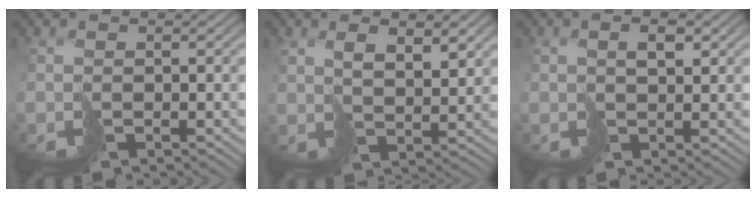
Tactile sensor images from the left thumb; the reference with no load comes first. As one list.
[{"total": 4.9, "force": [3.1, 1.6, 3.5], "torque": [-0.058, -0.002, 0.062]}, {"total": 2.3, "force": [1.2, 0.8, 1.8], "torque": [-0.035, 0.004, 0.023]}]